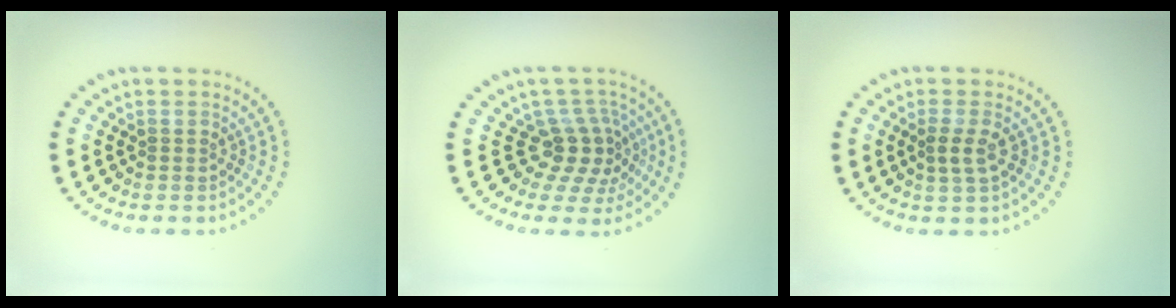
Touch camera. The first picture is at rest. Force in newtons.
{"total": 3.7, "press": 2.7, "slide": 2.5}
{"total": 1.9, "press": 1.7, "slide": 0.7}